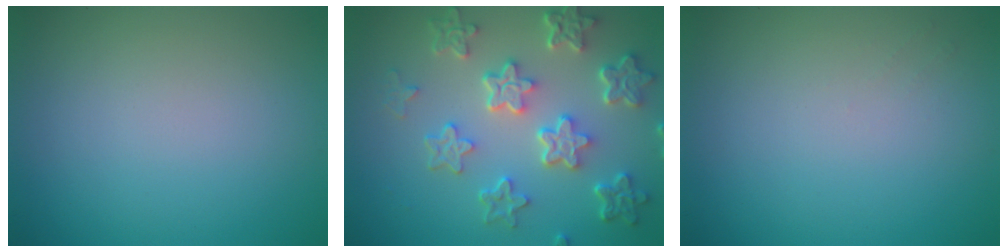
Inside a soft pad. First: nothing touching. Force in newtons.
{"total": 6.3, "press": 4.8, "slide": 4.2}
{"total": 0.6, "press": 0.5, "slide": 0.3}